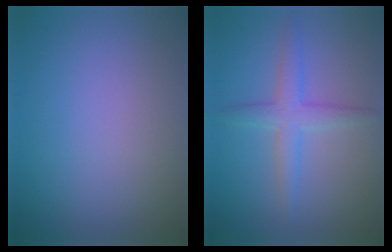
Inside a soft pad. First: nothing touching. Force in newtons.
{"total": 2.9, "press": 2.9, "slide": 0.1}